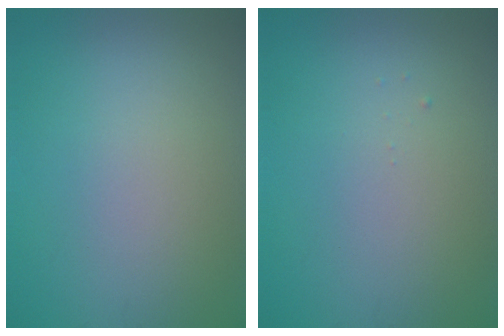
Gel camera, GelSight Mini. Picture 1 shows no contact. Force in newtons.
{"total": 0.0}